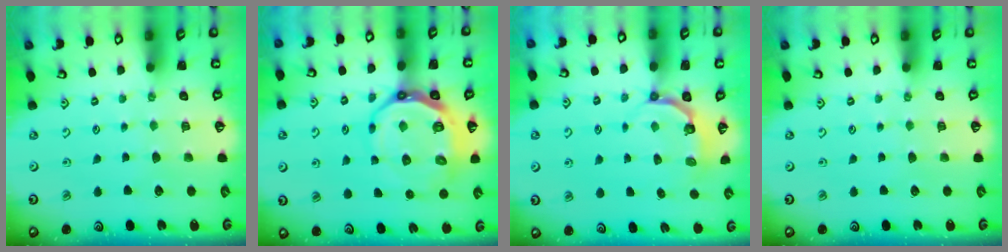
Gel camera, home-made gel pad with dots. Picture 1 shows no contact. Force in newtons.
{"total": 15.2, "press": 14.7, "slide": 3.8}
{"total": 5.1, "press": 4.0, "slide": 3.1}
{"total": 0.0}